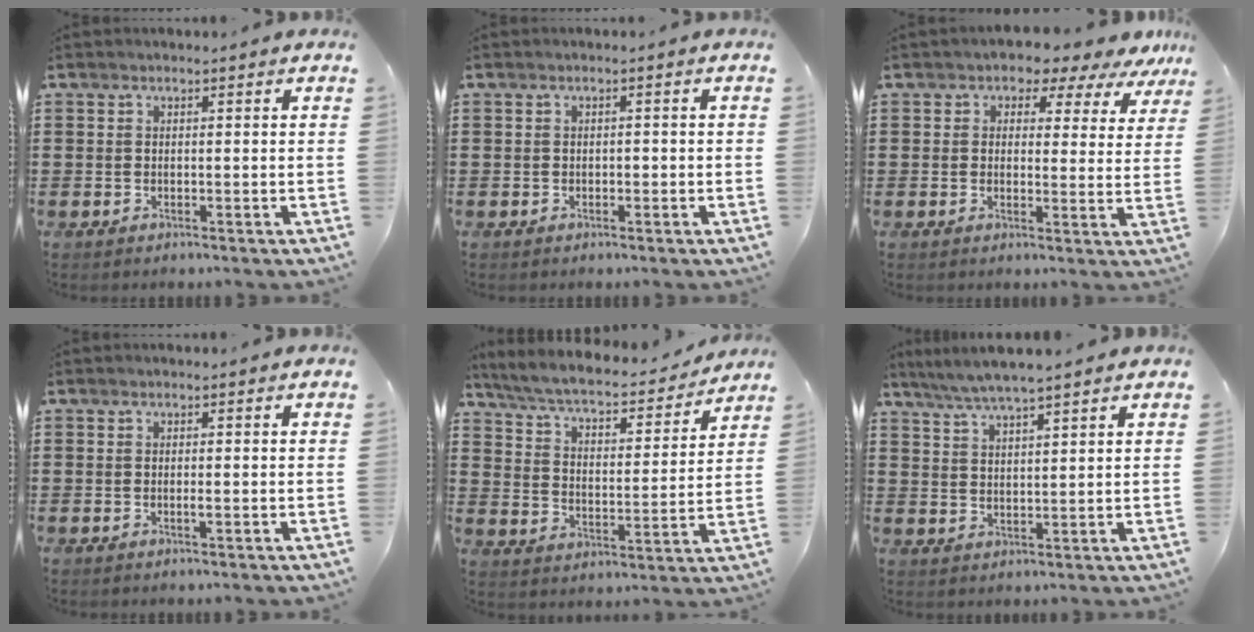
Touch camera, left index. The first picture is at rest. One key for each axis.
{"total": 0.7, "fx": -0.4, "fy": 0.5, "fz": 0.4, "tx": -0.010, "ty": 0.000, "tz": -0.008}
{"total": 3.4, "fx": 2.5, "fy": 2.0, "fz": 0.9, "tx": -0.023, "ty": -0.016, "tz": 0.036}
{"total": 0.6, "fx": -0.1, "fy": 0.0, "fz": 0.6, "tx": -0.011, "ty": -0.004, "tz": -0.001}
{"total": 5.6, "fx": 5.0, "fy": 0.5, "fz": 2.4, "tx": -0.071, "ty": -0.036, "tz": 0.079}
{"total": 4.5, "fx": 4.0, "fy": -0.1, "fz": 2.2, "tx": -0.052, "ty": -0.013, "tz": 0.071}